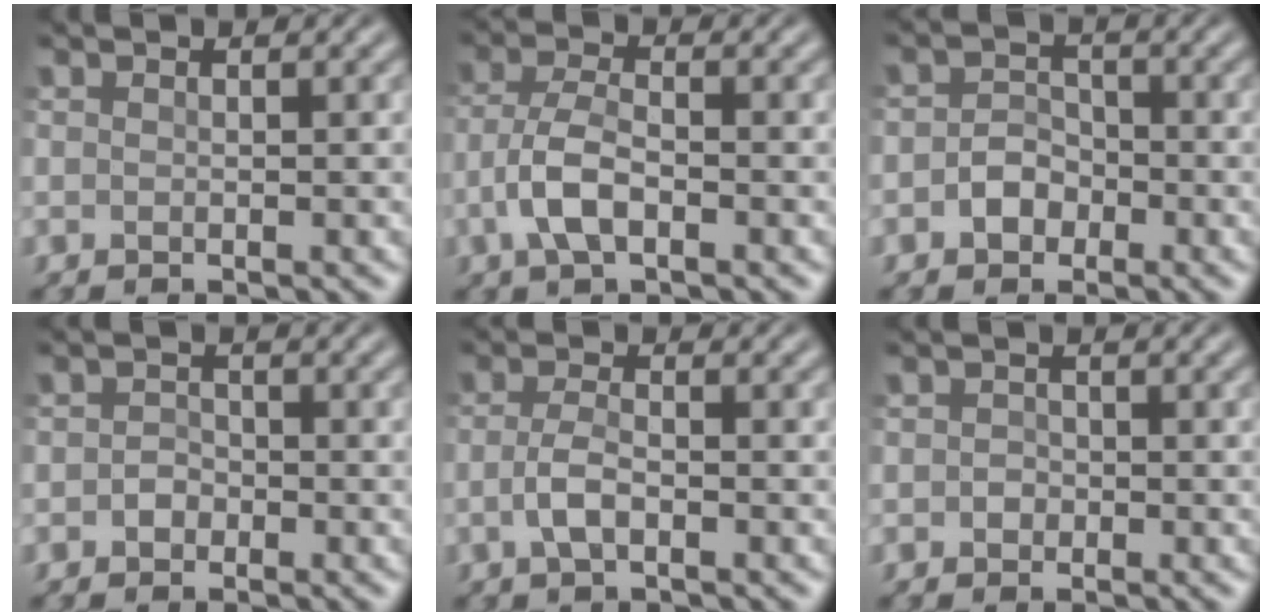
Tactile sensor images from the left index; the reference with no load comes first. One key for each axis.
{"total": 3.9, "fx": -1.5, "fy": 1.7, "fz": 3.2, "tx": -0.069, "ty": 0.002, "tz": -0.036}
{"total": 2.3, "fx": -1.0, "fy": 1.8, "fz": 1.1, "tx": -0.017, "ty": 0.004, "tz": -0.022}
{"total": 1.2, "fx": -0.4, "fy": 1.0, "fz": 0.5, "tx": -0.006, "ty": -0.001, "tz": -0.011}
{"total": 2.4, "fx": -0.7, "fy": 0.9, "fz": 2.1, "tx": -0.045, "ty": 0.000, "tz": -0.018}
{"total": 0.9, "fx": -0.1, "fy": 0.8, "fz": 0.3, "tx": -0.002, "ty": -0.003, "tz": -0.006}